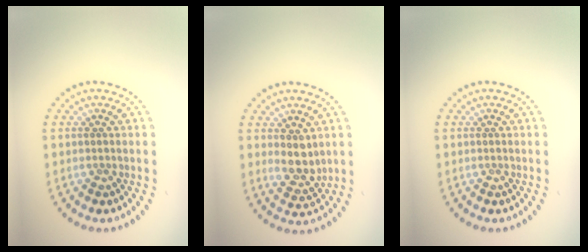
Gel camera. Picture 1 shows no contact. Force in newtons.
{"total": 2.4, "press": 2.0, "slide": 1.3}
{"total": 0.0}